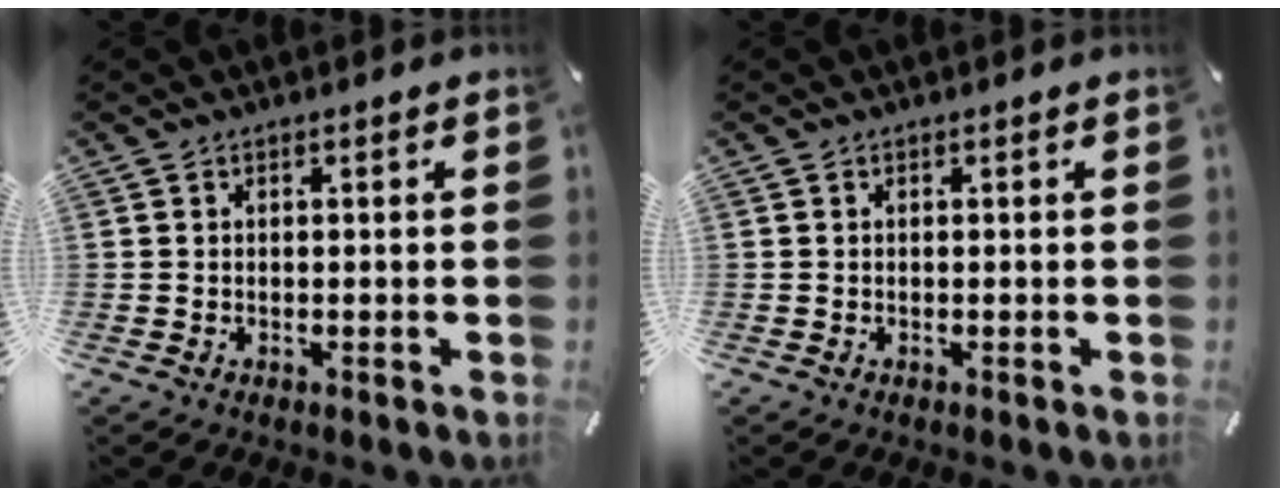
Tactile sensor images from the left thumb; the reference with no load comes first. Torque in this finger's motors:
{"motor_torque": [-0.03, -0.01, 0.00, 0.00, 0.00]}